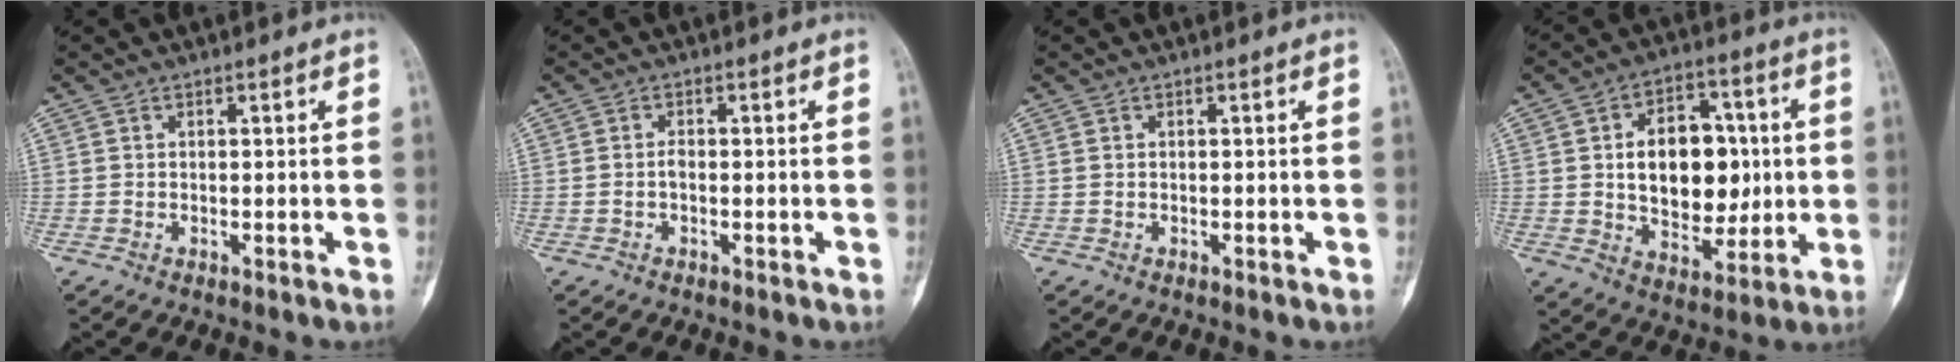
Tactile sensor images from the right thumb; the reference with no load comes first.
{"total": 1.2, "force": [-0.2, 0.6, 1.0], "torque": [-0.018, 0.002, -0.005]}
{"total": 0.0}
{"total": 16.7, "force": [1.3, 11.1, 12.4], "torque": [-0.136, 0.009, 0.027]}